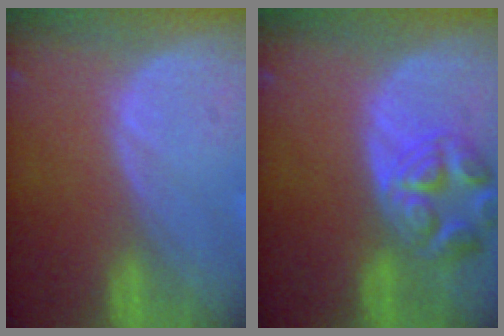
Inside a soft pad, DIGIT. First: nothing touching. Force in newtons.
{"total": 7.4, "press": 6.6, "slide": 3.4}